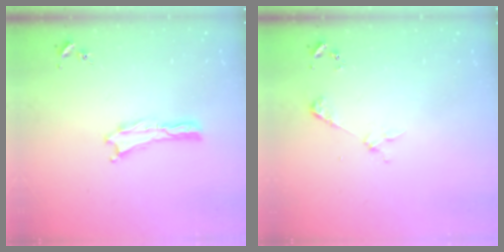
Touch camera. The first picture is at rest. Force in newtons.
{"total": 2.2, "press": 2.2, "slide": 0.2}